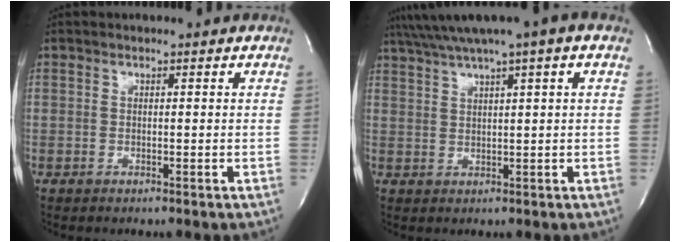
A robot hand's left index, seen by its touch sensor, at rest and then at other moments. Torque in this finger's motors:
{"motor_torque": [1.07, -1.07, 0.36, 0.21]}